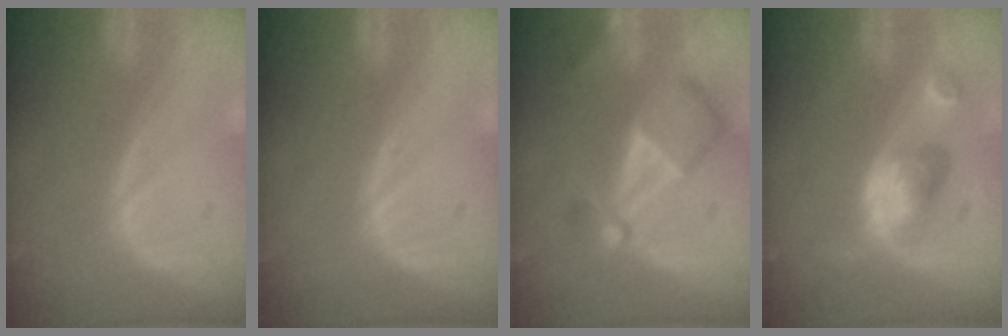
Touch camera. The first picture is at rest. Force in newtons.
{"total": 0.0}
{"total": 7.9, "press": 6.8, "slide": 3.9}
{"total": 5.8, "press": 5.3, "slide": 2.4}